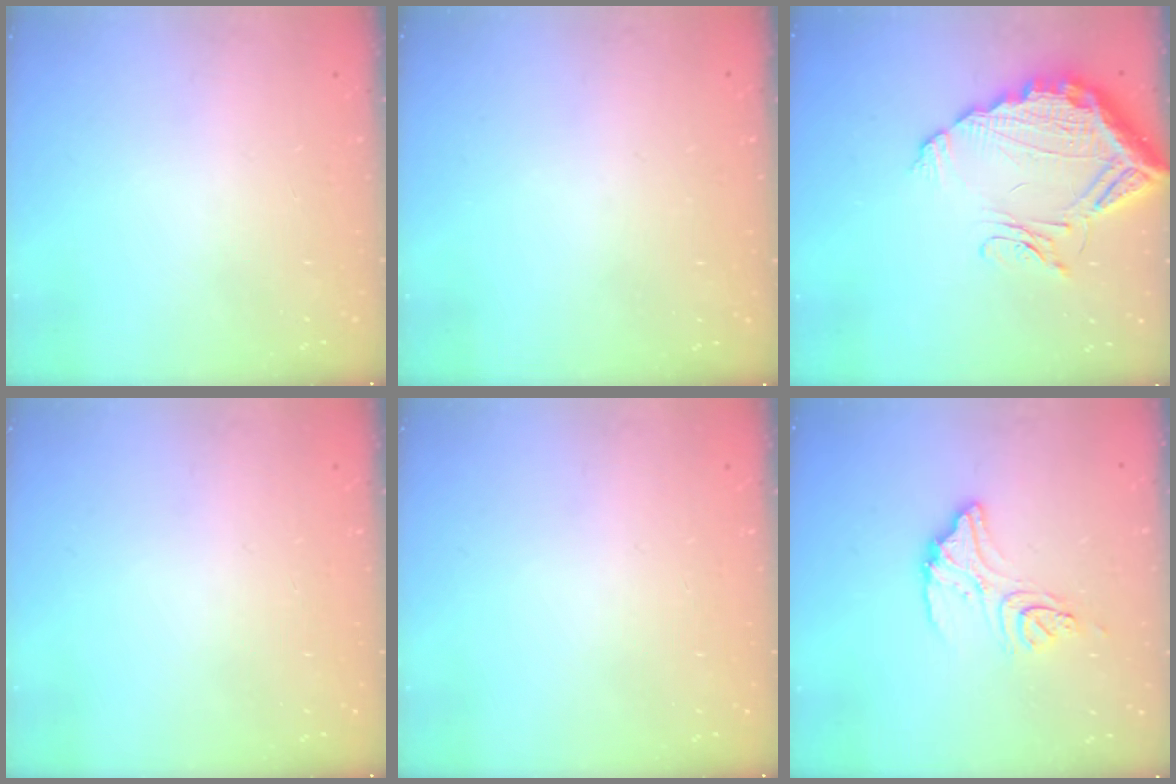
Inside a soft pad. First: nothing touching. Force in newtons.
{"total": 2.8, "press": 2.8, "slide": 0.1}
{"total": 15.9, "press": 15.8, "slide": 1.4}
{"total": 0.0}
{"total": 0.0}
{"total": 11.8, "press": 11.8, "slide": 0.4}